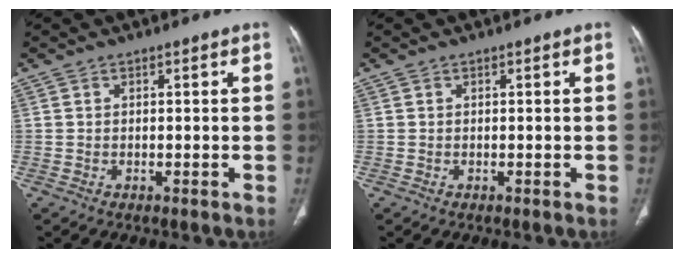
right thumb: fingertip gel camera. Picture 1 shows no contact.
{"total": 0.0}